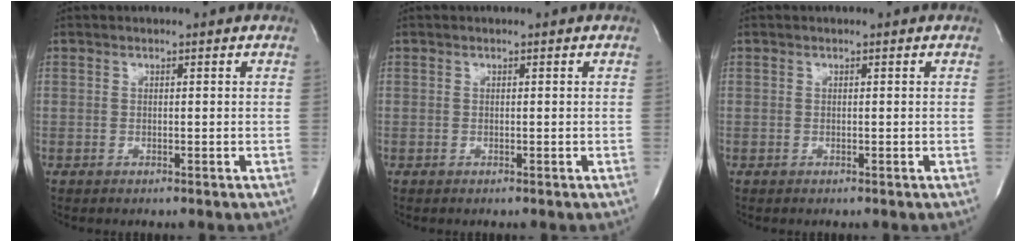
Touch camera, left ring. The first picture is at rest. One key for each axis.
{"total": 0.0}
{"total": 0.0}